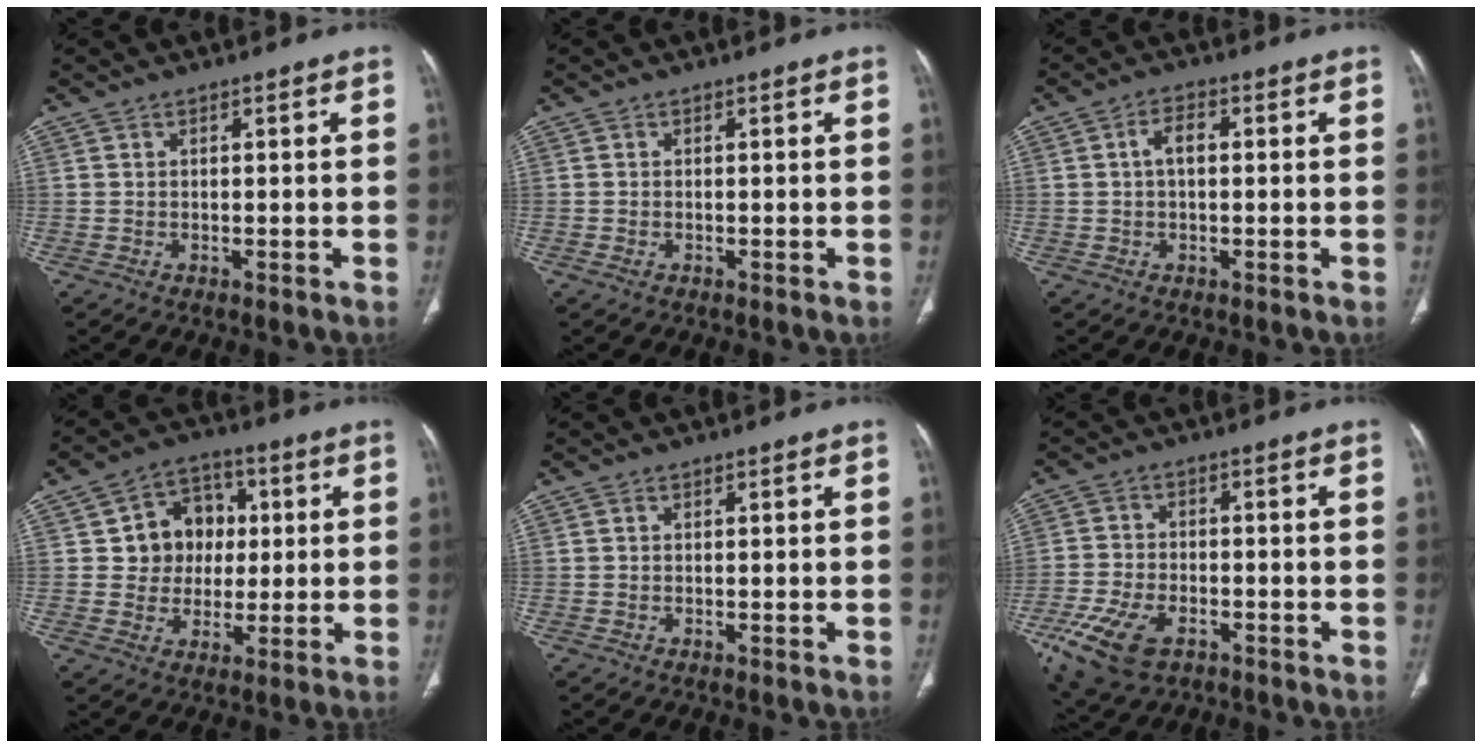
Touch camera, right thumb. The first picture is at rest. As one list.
[{"total": 0.5, "force": [-0.3, 0.3, 0.3], "torque": [-0.011, 0.002, -0.004]}, {"total": 3.8, "force": [0.4, 2.1, 3.1], "torque": [-0.057, 0.012, 0.003]}, {"total": 10.4, "force": [1.5, 9.3, 4.5], "torque": [-0.013, 0.008, 0.024]}, {"total": 0.0}, {"total": 11.7, "force": [-5.9, 6.4, 7.7], "torque": [-0.168, 0.008, -0.103]}]